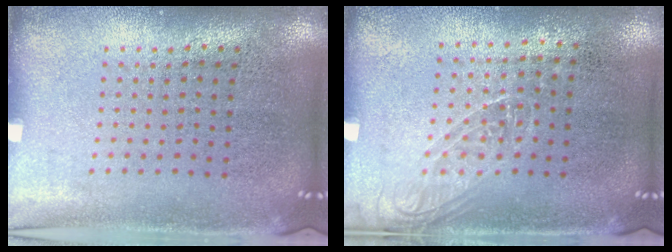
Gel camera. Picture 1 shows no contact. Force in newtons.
{"total": 1.1, "press": 1.0, "slide": 0.6}